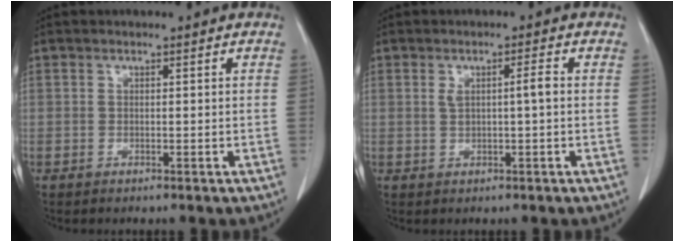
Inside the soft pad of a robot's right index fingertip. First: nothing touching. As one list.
[{"total": 2.8, "force": [0.2, 0.3, 2.7], "torque": [-0.051, 0.007, 0.008]}]